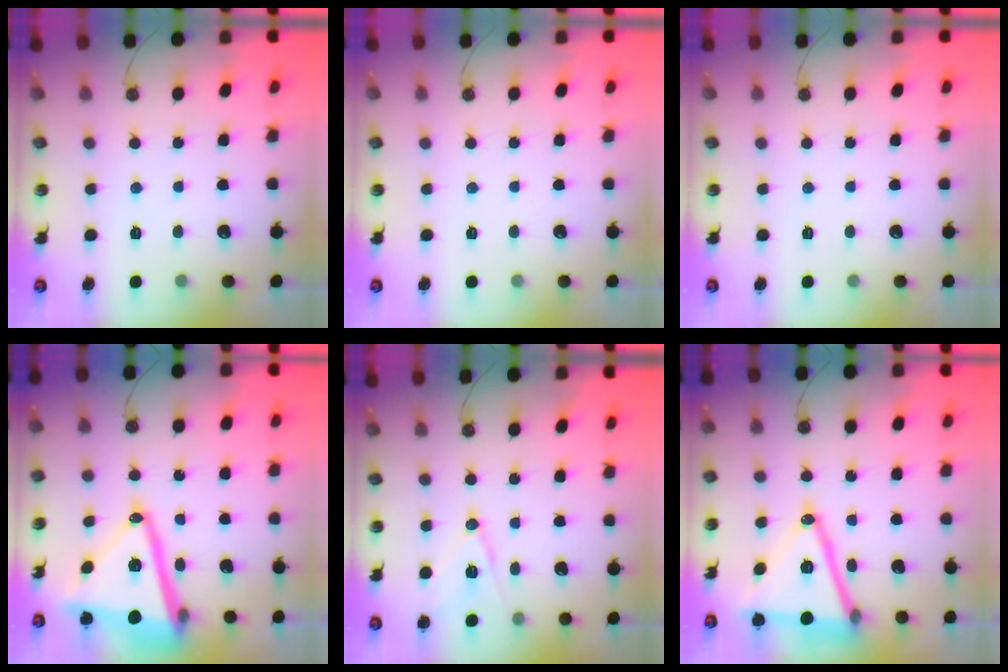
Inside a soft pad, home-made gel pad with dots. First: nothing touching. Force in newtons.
{"total": 0.0}
{"total": 0.0}
{"total": 20.5, "press": 20.4, "slide": 1.9}
{"total": 11.5, "press": 11.1, "slide": 3.2}
{"total": 19.4, "press": 19.1, "slide": 3.8}